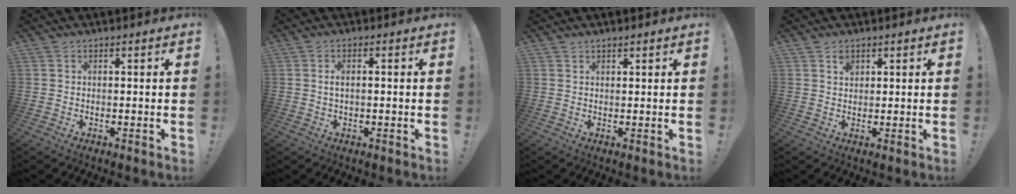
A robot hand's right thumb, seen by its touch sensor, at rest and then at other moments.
{"total": 2.1, "force": [0.1, 0.7, 1.9], "torque": [-0.030, 0.003, -0.001]}
{"total": 0.8, "force": [0.8, 0.3, 0.1], "torque": [0.000, -0.003, 0.015]}
{"total": 2.1, "force": [1.3, 1.4, 0.8], "torque": [0.002, -0.009, 0.021]}